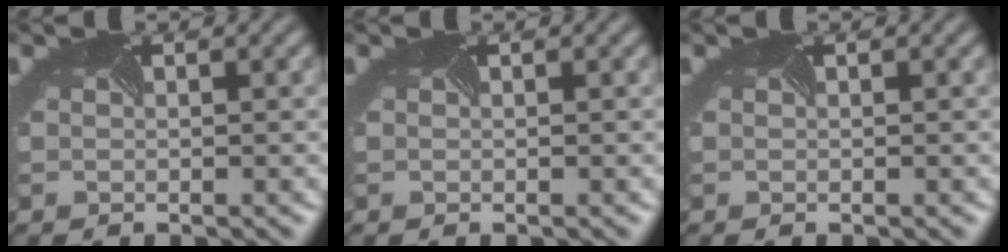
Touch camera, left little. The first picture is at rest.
{"total": 0.0}
{"total": 0.0}